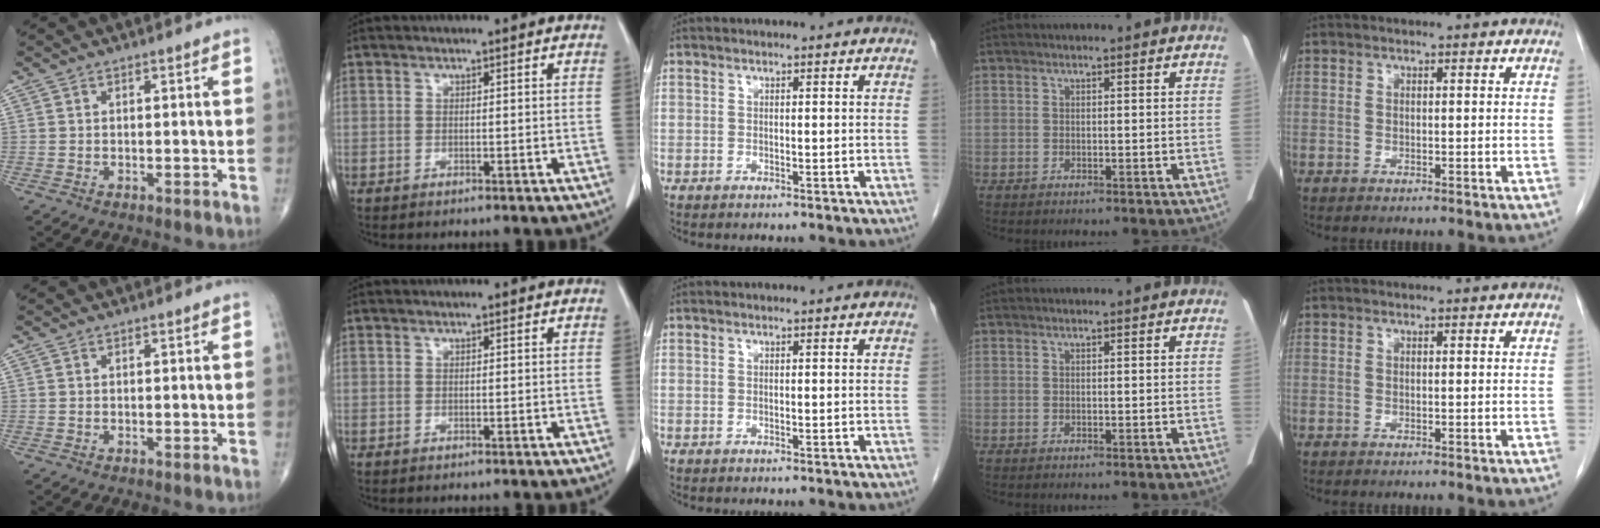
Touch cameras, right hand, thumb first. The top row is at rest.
{}